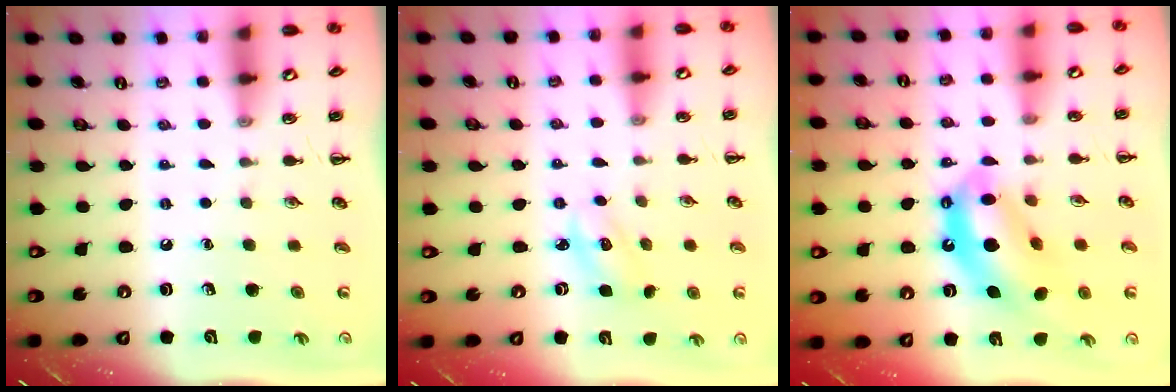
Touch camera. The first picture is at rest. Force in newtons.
{"total": 2.6, "press": 2.5, "slide": 0.6}
{"total": 13.6, "press": 13.1, "slide": 3.8}